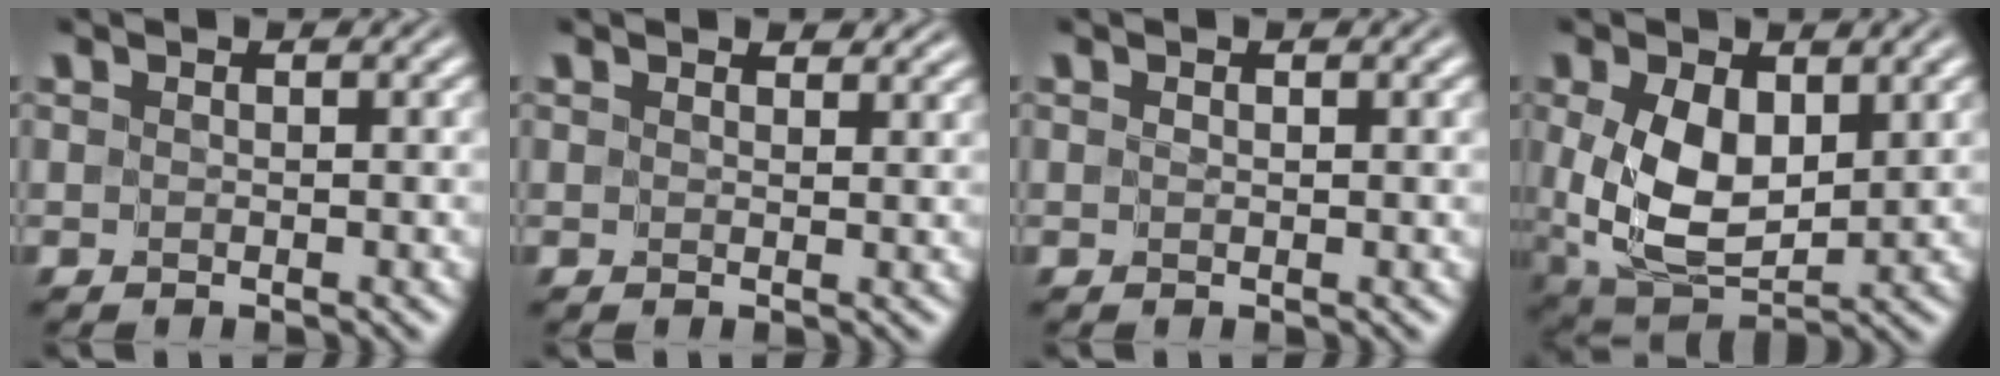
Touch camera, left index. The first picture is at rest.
{"total": 2.4, "force": [2.0, 0.8, 1.0], "torque": [-0.013, 0.002, 0.022]}
{"total": 0.0}
{"total": 6.4, "force": [0.5, 3.8, 5.1], "torque": [-0.113, -0.010, 0.020]}